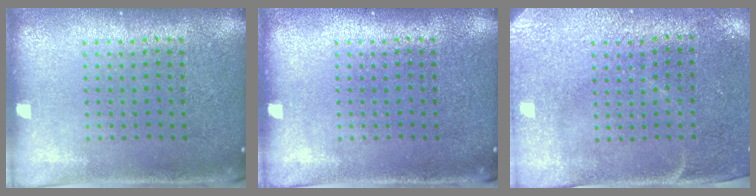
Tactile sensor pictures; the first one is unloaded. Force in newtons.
{"total": 0.0}
{"total": 2.9, "press": 2.4, "slide": 1.6}